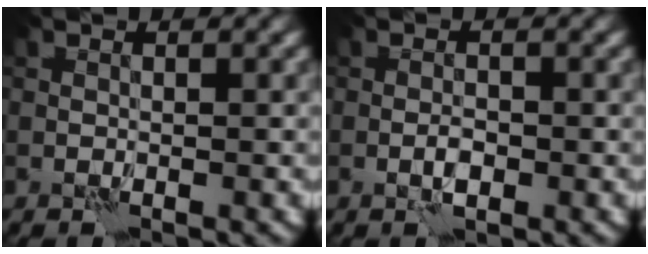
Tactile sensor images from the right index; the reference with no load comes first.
{"total": 1.4, "force": [-0.6, 0.5, 1.2], "torque": [-0.024, 0.002, -0.013]}